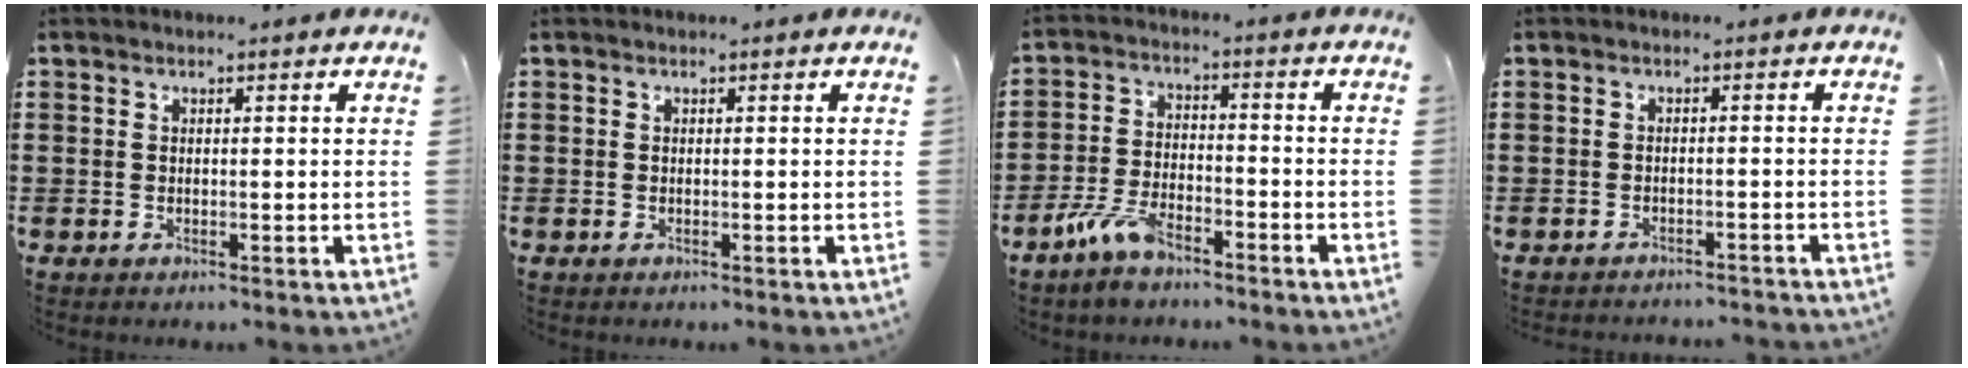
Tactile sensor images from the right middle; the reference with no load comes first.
{"total": 0.0}
{"total": 5.8, "force": [-4.6, 1.9, 3.0], "torque": [-0.084, -0.001, -0.094]}
{"total": 1.6, "force": [-1.6, -0.1, 0.0], "torque": [-0.005, 0.000, -0.033]}